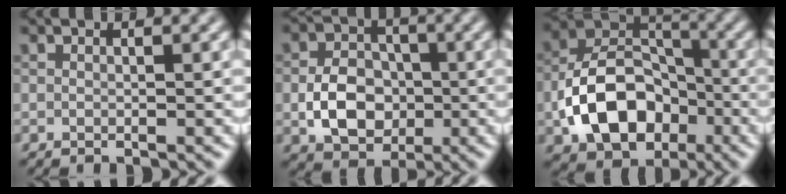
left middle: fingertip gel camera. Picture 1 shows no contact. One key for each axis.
{"total": 5.2, "fx": -1.1, "fy": 3.9, "fz": 3.3, "tx": -0.052, "ty": 0.001, "tz": -0.020}
{"total": 9.3, "fx": -3.1, "fy": 6.5, "fz": 6.0, "tx": -0.109, "ty": 0.006, "tz": -0.059}